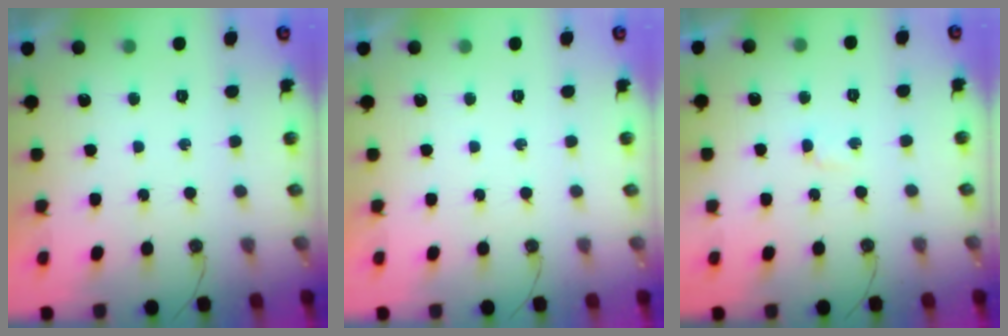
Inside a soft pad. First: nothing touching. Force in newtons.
{"total": 0.0}
{"total": 1.8, "press": 1.4, "slide": 1.1}